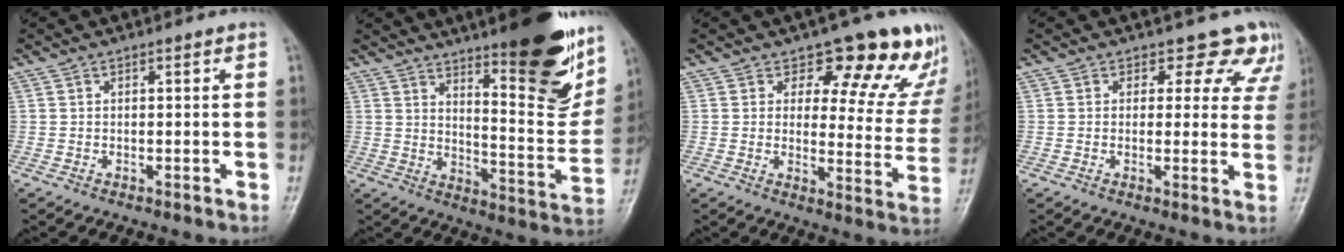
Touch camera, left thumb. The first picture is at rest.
{"total": 20.9, "force": [13.3, 5.4, 15.1], "torque": [-0.159, -0.087, 0.197]}
{"total": 15.6, "force": [11.7, 7.5, 7.2], "torque": [-0.016, -0.076, 0.119]}
{"total": 7.7, "force": [5.9, 4.8, 1.6], "torque": [0.034, -0.024, 0.043]}